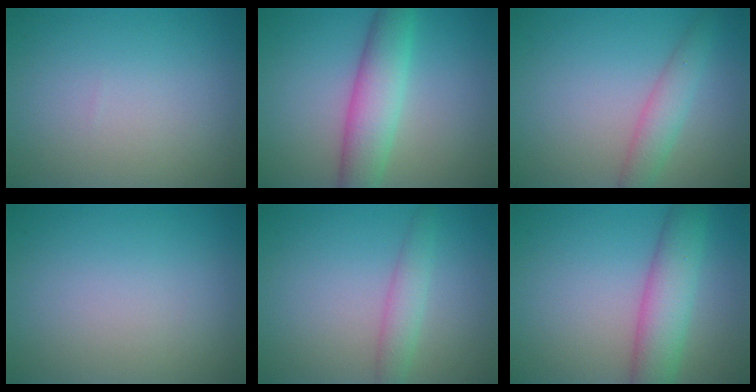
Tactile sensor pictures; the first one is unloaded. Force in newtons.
{"total": 5.4, "press": 5.4, "slide": 0.4}
{"total": 2.7, "press": 2.7, "slide": 0.2}
{"total": 0.0}
{"total": 2.3, "press": 2.3, "slide": 0.0}
{"total": 5.5, "press": 5.5, "slide": 0.1}